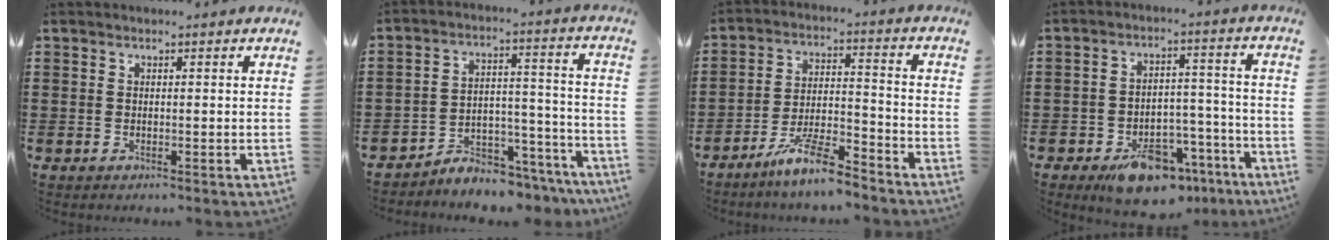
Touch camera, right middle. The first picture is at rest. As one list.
[{"total": 5.4, "force": [-5.3, 1.2, 0.7], "torque": [-0.013, 0.014, -0.105]}, {"total": 8.3, "force": [-7.0, 0.8, 4.5], "torque": [-0.094, 0.002, -0.133]}, {"total": 9.7, "force": [-7.3, 4.4, 4.7], "torque": [-0.064, 0.040, -0.125]}]